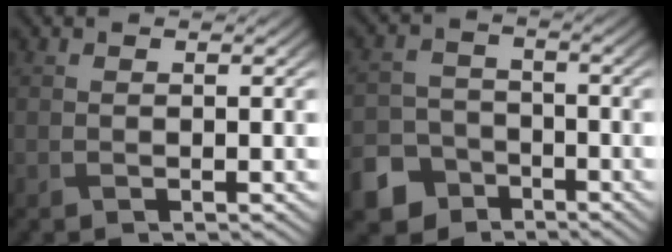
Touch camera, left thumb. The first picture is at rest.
{"total": 7.3, "force": [-4.8, 5.0, 2.3], "torque": [-0.050, -0.019, -0.095]}